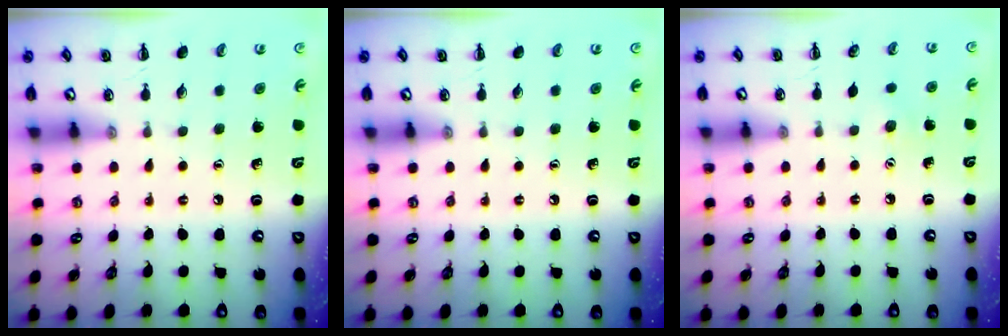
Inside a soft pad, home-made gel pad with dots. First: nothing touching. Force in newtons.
{"total": 0.0}
{"total": 3.7, "press": 3.6, "slide": 0.9}